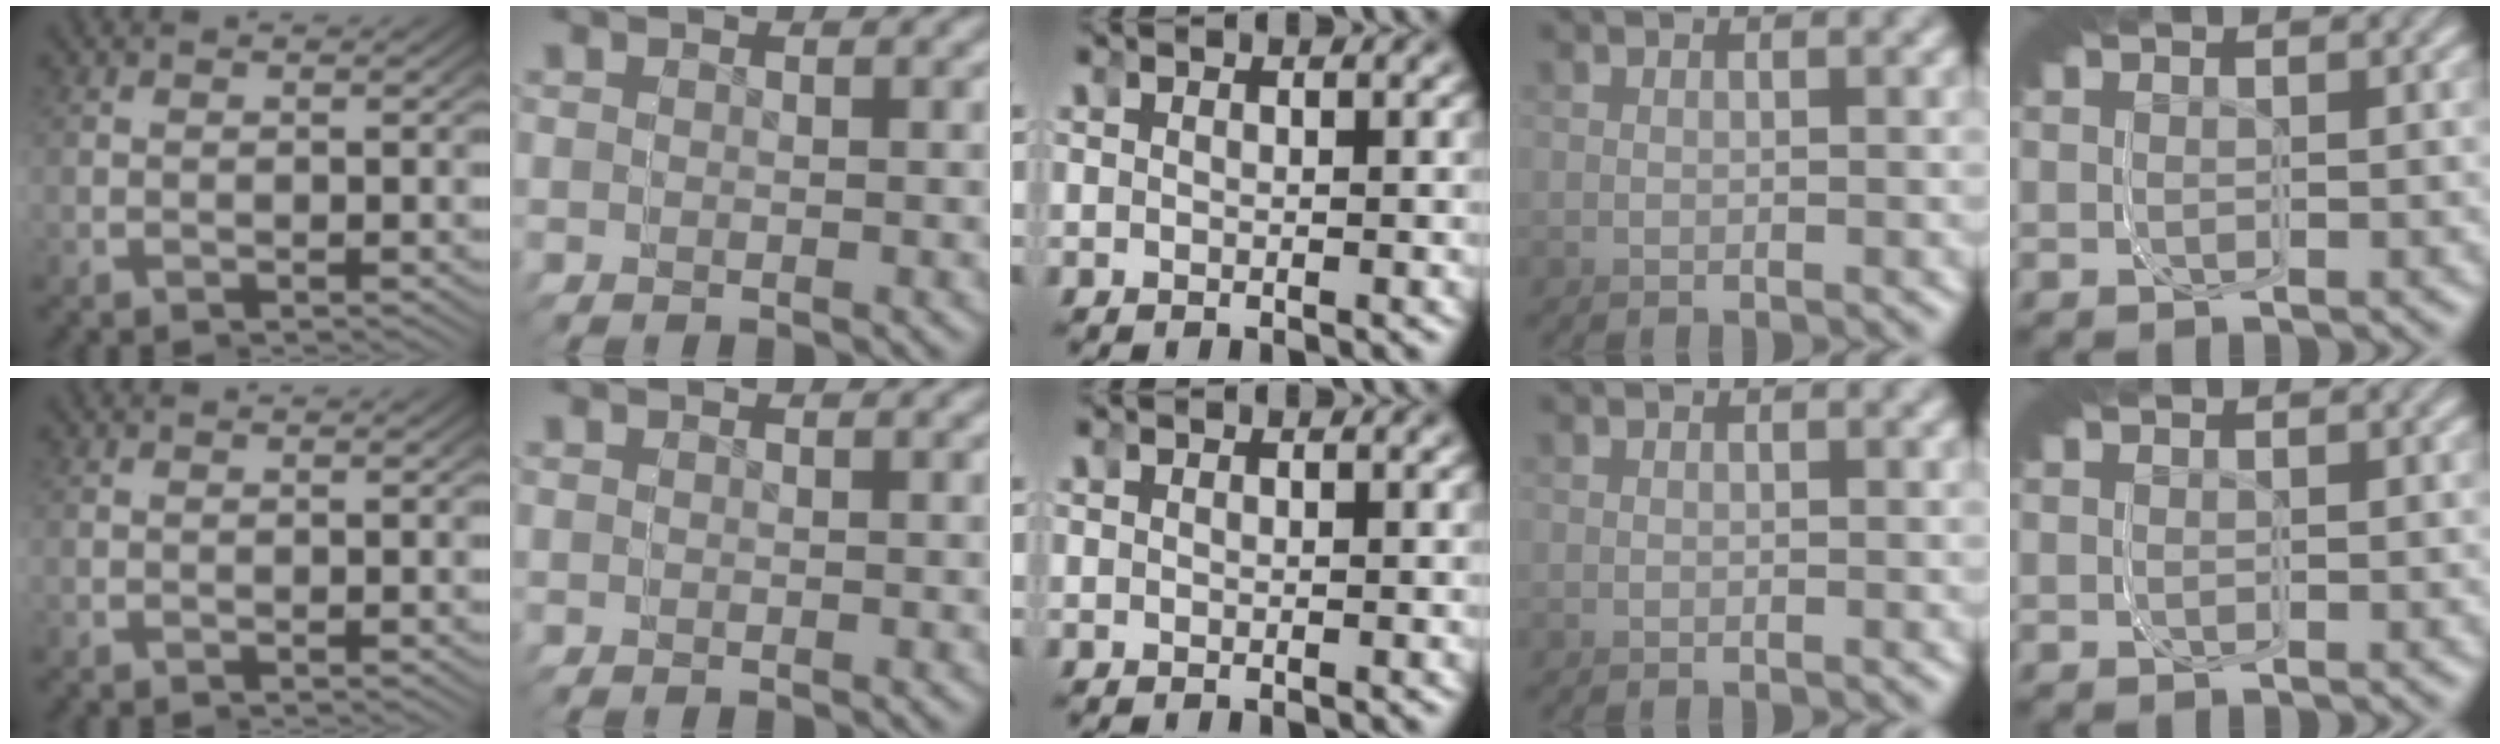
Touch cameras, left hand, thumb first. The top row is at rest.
{}